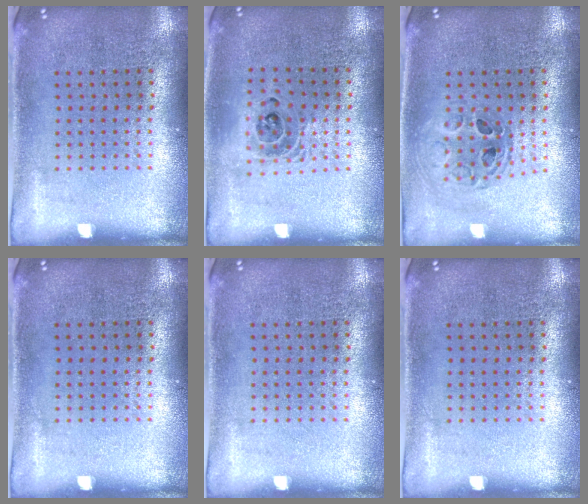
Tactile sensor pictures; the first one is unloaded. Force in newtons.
{"total": 1.4, "press": 1.2, "slide": 0.7}
{"total": 0.7, "press": 0.7, "slide": 0.1}
{"total": 0.0}
{"total": 0.0}
{"total": 0.0}